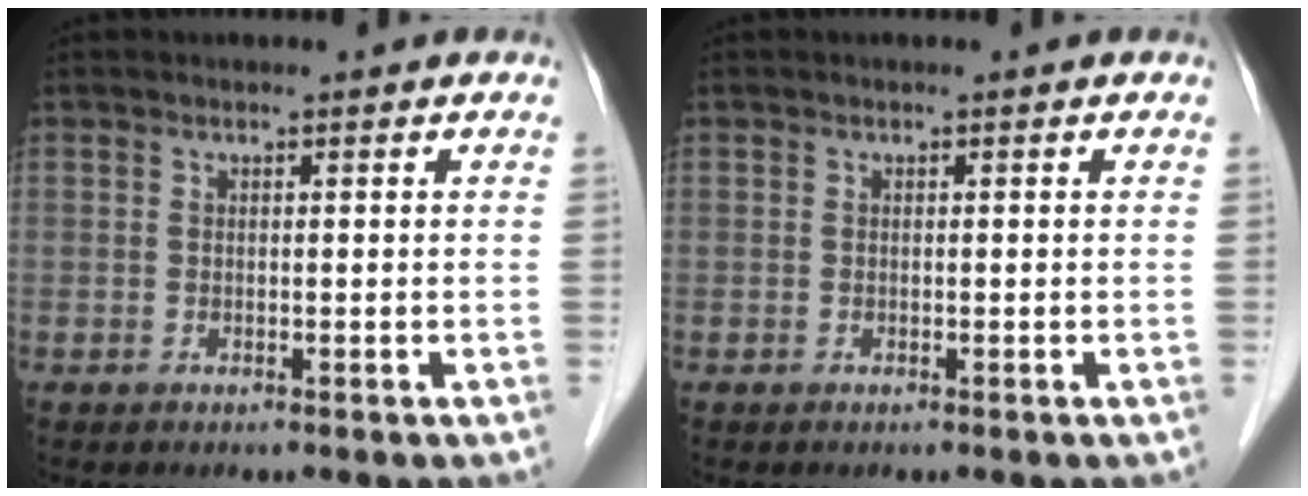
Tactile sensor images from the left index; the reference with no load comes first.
{"total": 0.0}